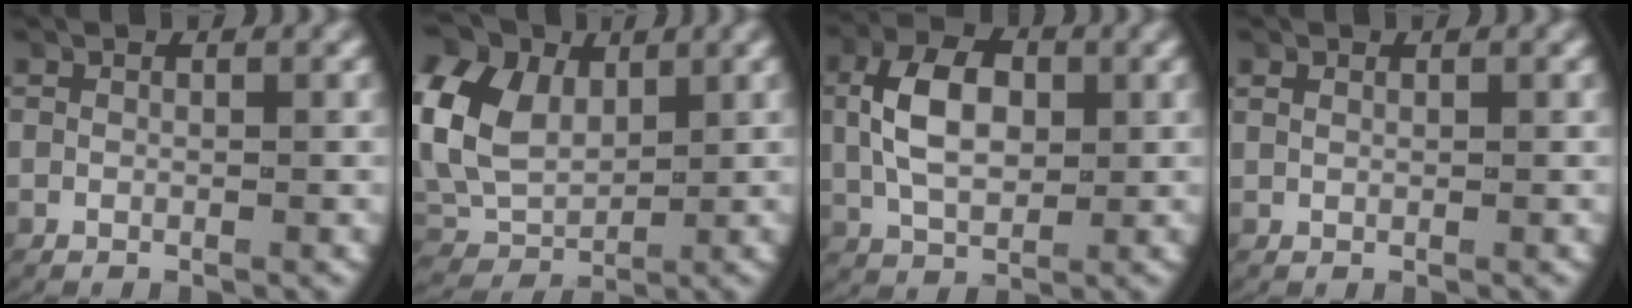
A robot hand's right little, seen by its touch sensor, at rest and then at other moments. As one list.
[{"total": 10.5, "force": [1.6, 8.9, 5.3], "torque": [-0.136, -0.010, 0.022]}, {"total": 5.6, "force": [0.6, 3.5, 4.3], "torque": [-0.084, 0.001, 0.014]}, {"total": 0.5, "force": [0.4, 0.2, 0.2], "torque": [-0.006, 0.002, 0.011]}]